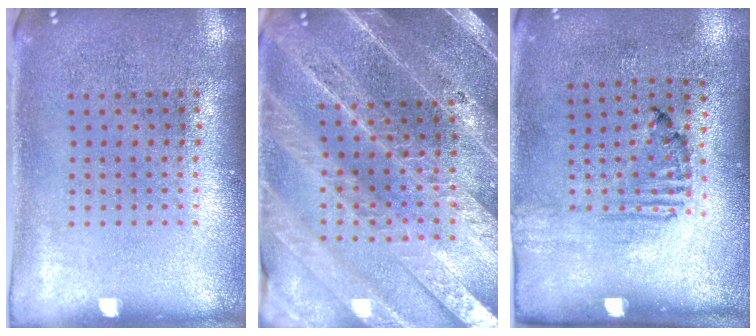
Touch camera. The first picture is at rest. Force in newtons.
{"total": 4.7, "press": 4.1, "slide": 2.3}
{"total": 1.7, "press": 1.0, "slide": 1.4}